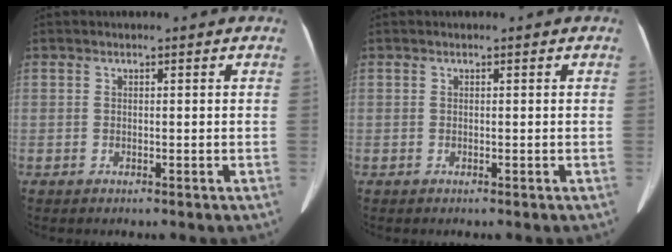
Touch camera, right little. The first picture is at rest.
{"total": 0.0}